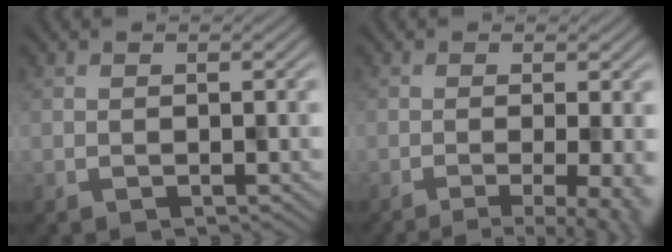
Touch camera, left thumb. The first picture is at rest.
{"total": 8.3, "force": [-4.4, 2.4, 6.7], "torque": [-0.076, -0.003, -0.040]}